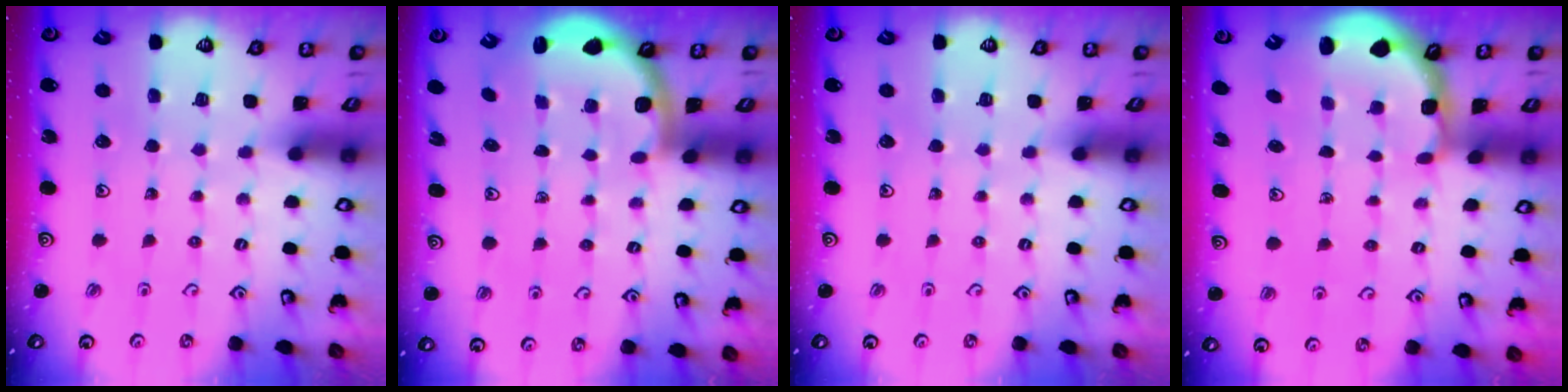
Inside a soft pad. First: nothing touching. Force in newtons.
{"total": 2.6, "press": 2.5, "slide": 0.6}
{"total": 0.0}
{"total": 2.4, "press": 1.6, "slide": 1.8}